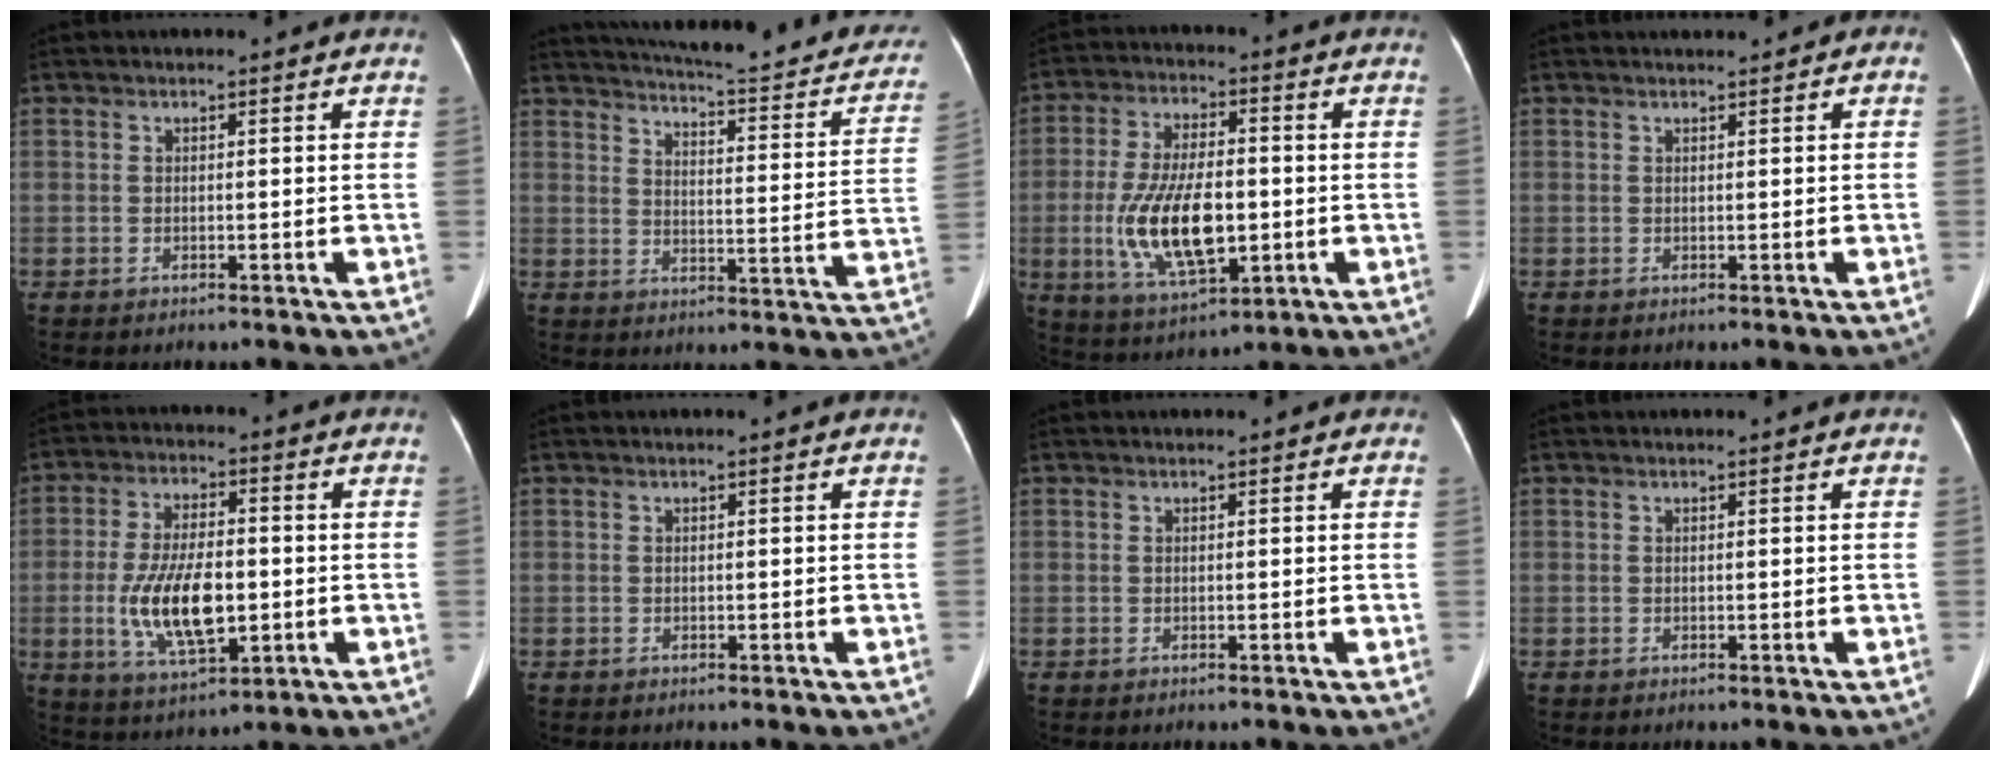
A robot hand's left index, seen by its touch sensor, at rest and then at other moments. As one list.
[{"total": 25.2, "force": [21.7, 5.0, 11.9], "torque": [-0.166, -0.043, 0.246]}, {"total": 13.5, "force": [-2.3, 5.3, 12.2], "torque": [-0.250, -0.012, -0.034]}, {"total": 0.8, "force": [0.4, 0.5, 0.5], "torque": [-0.007, 0.007, 0.002]}, {"total": 11.6, "force": [-2.1, 4.4, 10.5], "torque": [-0.217, -0.012, -0.030]}, {"total": 0.0}, {"total": 0.9, "force": [0.6, 0.5, 0.4], "torque": [-0.007, 0.009, 0.001]}, {"total": 0.6, "force": [0.6, 0.1, 0.3], "torque": [-0.004, 0.007, 0.005]}]